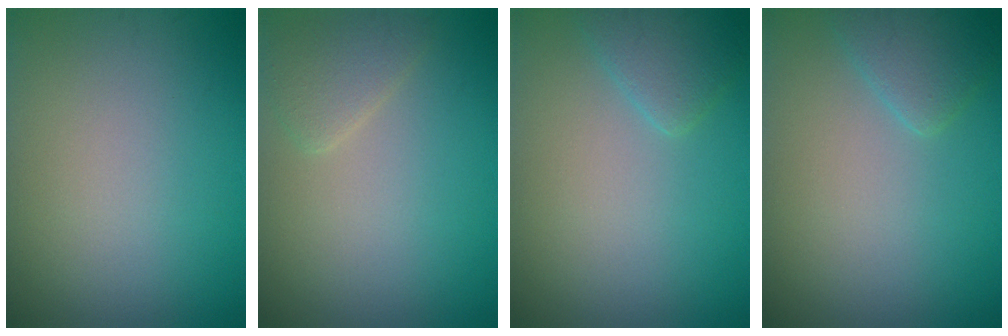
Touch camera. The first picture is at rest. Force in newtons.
{"total": 1.8, "press": 1.8, "slide": 0.1}
{"total": 2.1, "press": 2.1, "slide": 0.1}
{"total": 2.1, "press": 2.1, "slide": 0.1}